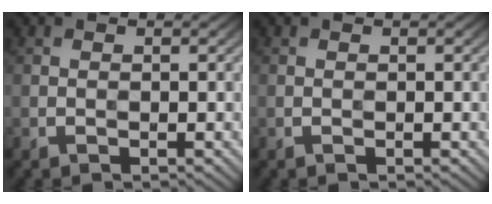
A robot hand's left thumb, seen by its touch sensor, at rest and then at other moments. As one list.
[{"total": 0.0}]